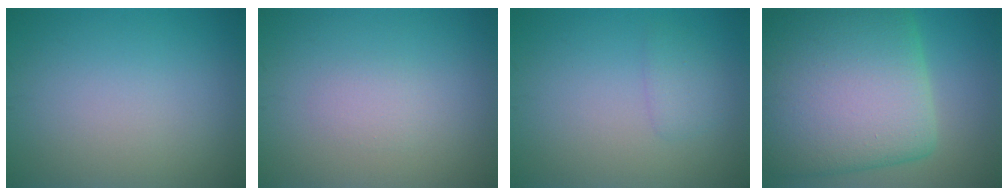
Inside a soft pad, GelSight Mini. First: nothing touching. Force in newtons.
{"total": 1.1, "press": 1.1, "slide": 0.1}
{"total": 1.4, "press": 1.4, "slide": 0.1}
{"total": 15.1, "press": 15.0, "slide": 1.1}